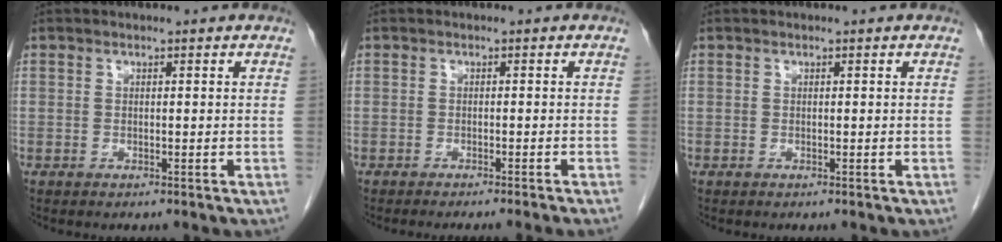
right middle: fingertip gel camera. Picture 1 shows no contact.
{"total": 5.5, "force": [-4.8, -1.2, 2.4], "torque": [-0.011, -0.007, -0.063]}
{"total": 0.0}